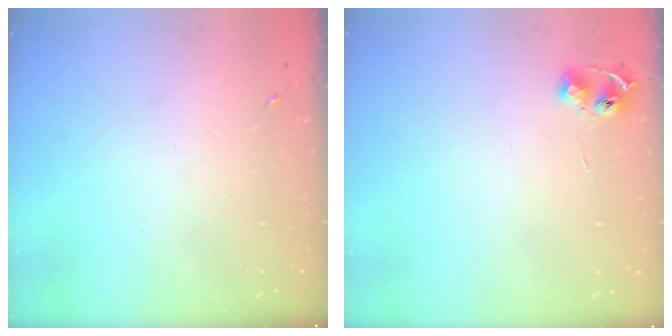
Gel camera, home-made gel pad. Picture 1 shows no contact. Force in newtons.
{"total": 6.4, "press": 6.4, "slide": 0.7}